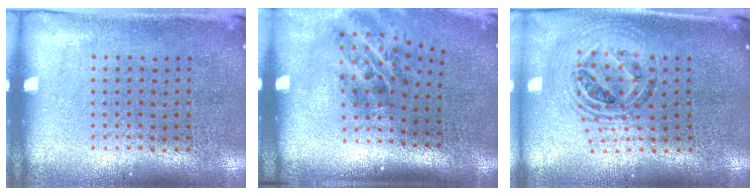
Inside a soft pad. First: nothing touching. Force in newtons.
{"total": 1.9, "press": 1.2, "slide": 1.5}
{"total": 1.3, "press": 1.2, "slide": 0.6}